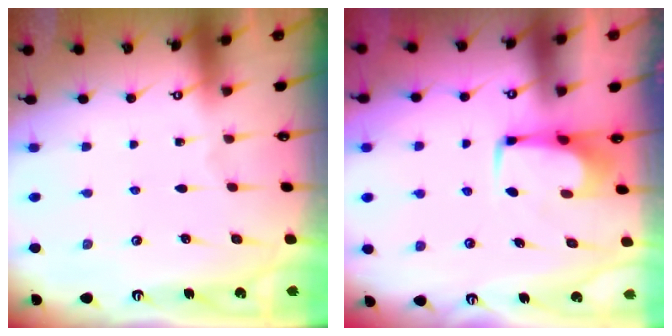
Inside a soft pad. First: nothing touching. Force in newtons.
{"total": 1.9, "press": 1.8, "slide": 0.6}